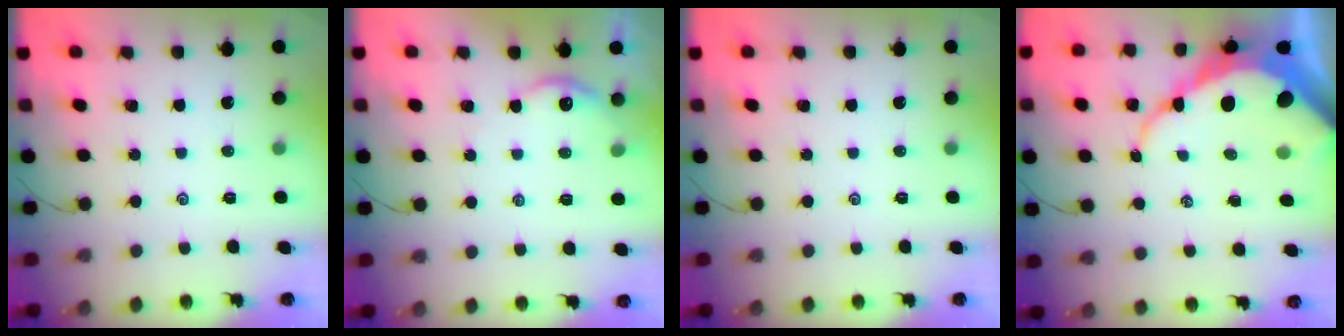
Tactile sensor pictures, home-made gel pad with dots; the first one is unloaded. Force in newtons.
{"total": 4.6, "press": 4.5, "slide": 0.4}
{"total": 0.0}
{"total": 15.1, "press": 15.0, "slide": 1.4}